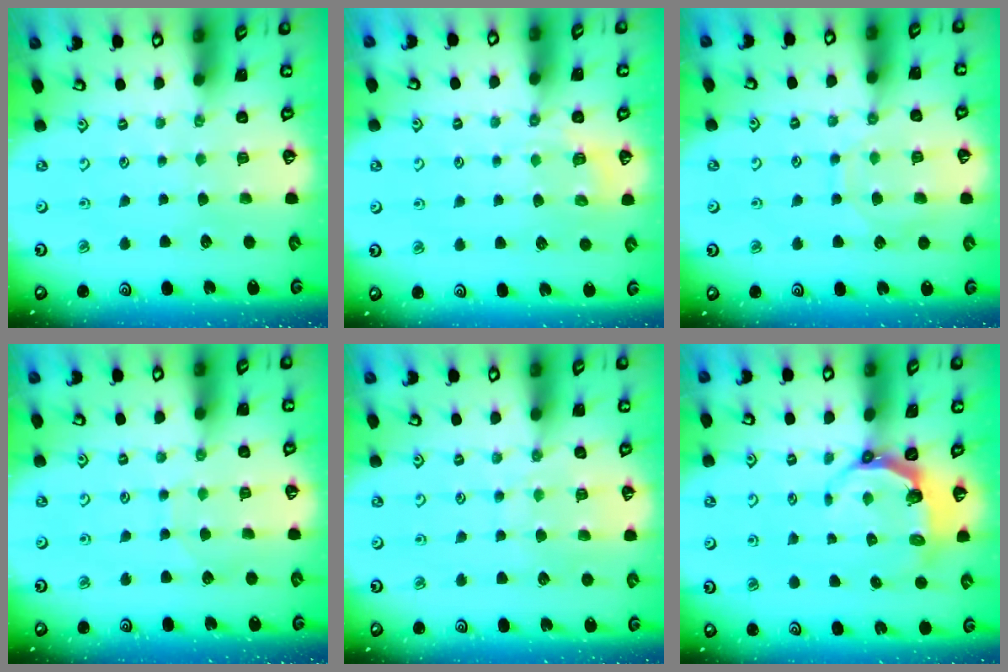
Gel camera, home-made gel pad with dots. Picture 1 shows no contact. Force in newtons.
{"total": 5.1, "press": 4.9, "slide": 1.4}
{"total": 10.3, "press": 10.2, "slide": 0.9}
{"total": 4.8, "press": 4.8, "slide": 0.5}
{"total": 8.7, "press": 8.7, "slide": 0.8}
{"total": 4.7, "press": 3.4, "slide": 3.2}